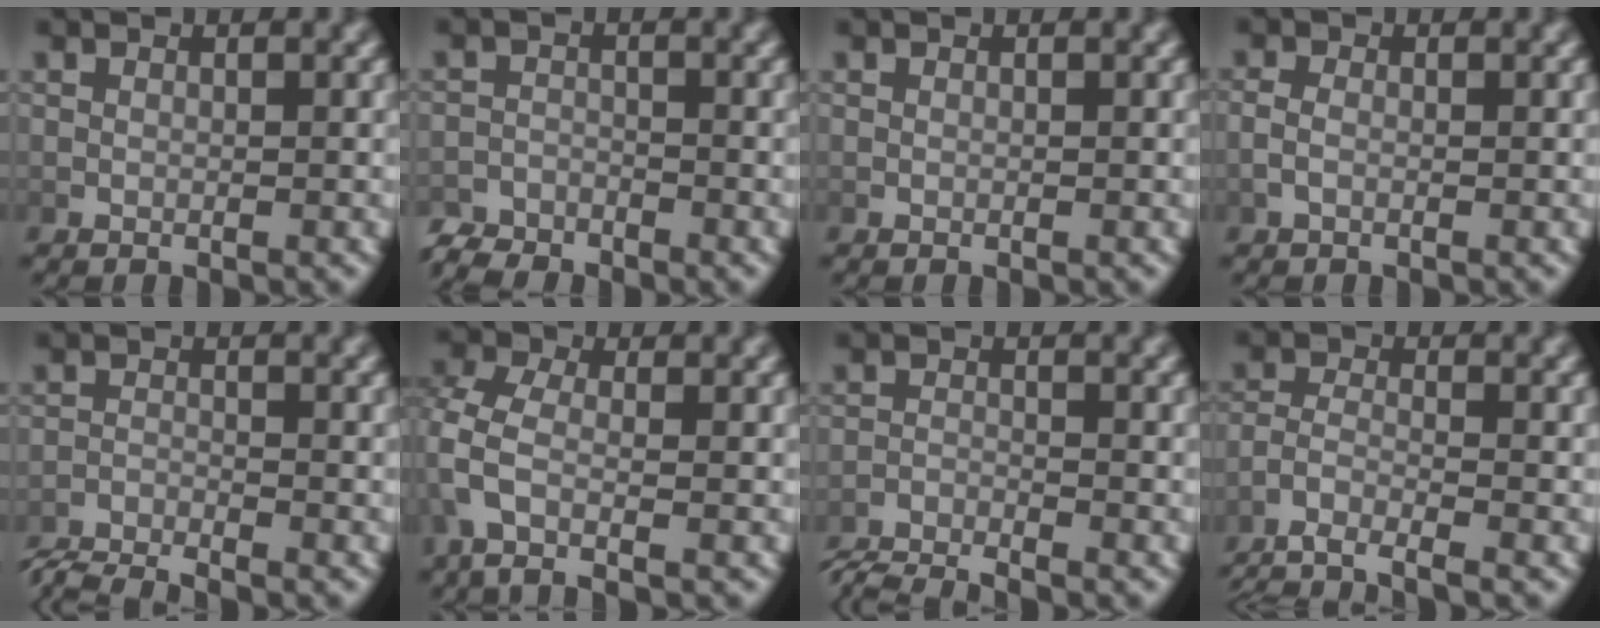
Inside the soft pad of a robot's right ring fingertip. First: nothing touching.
{"total": 3.0, "force": [-2.8, 0.9, 0.1], "torque": [0.000, -0.012, -0.051]}
{"total": 0.0}
{"total": 1.3, "force": [-0.2, 0.8, 1.0], "torque": [-0.029, -0.005, -0.002]}
{"total": 3.9, "force": [-3.8, 0.8, 0.7], "torque": [-0.010, -0.013, -0.064]}
{"total": 3.8, "force": [-0.6, 2.1, 3.1], "torque": [-0.087, -0.015, -0.005]}
{"total": 4.4, "force": [-4.2, 0.9, 0.8], "torque": [-0.012, -0.015, -0.070]}
{"total": 5.8, "force": [-4.4, 2.3, 3.1], "torque": [-0.076, -0.025, -0.062]}